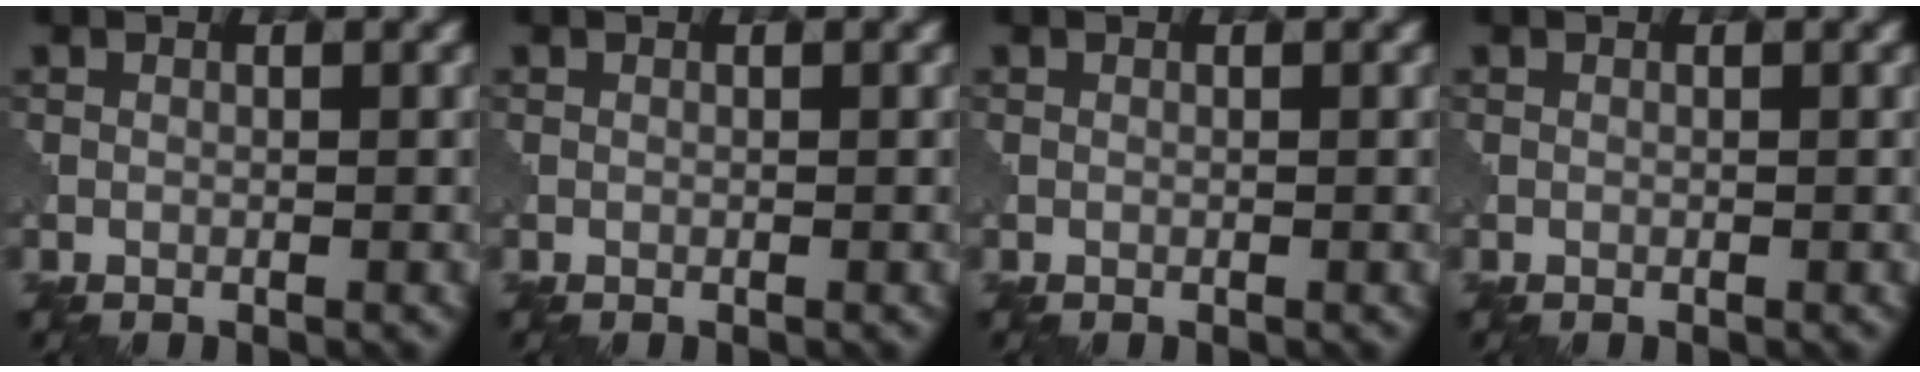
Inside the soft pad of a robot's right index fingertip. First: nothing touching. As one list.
[{"total": 0.0}, {"total": 0.0}, {"total": 0.0}]